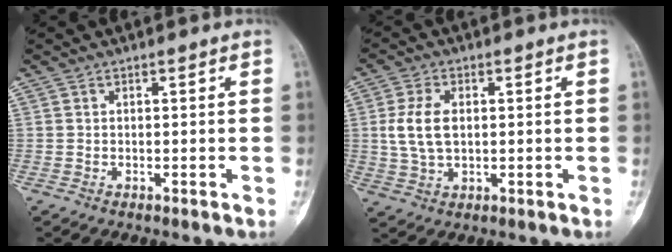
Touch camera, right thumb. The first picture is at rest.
{"total": 7.2, "force": [0.7, 4.4, 5.7], "torque": [-0.111, 0.002, 0.018]}